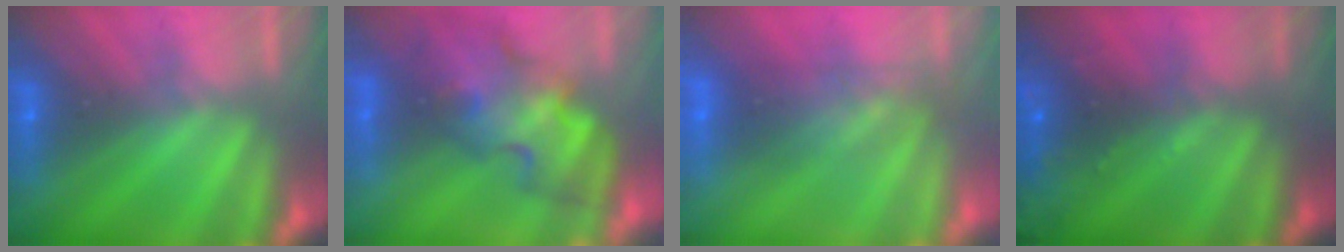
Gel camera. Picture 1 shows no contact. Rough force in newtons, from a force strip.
{"total": 3.4}
{"total": 2.6}
{"total": 9.3}